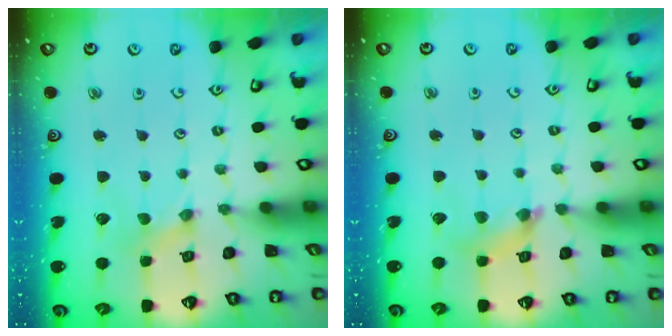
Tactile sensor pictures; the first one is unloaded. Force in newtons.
{"total": 6.1, "press": 6.1, "slide": 0.7}